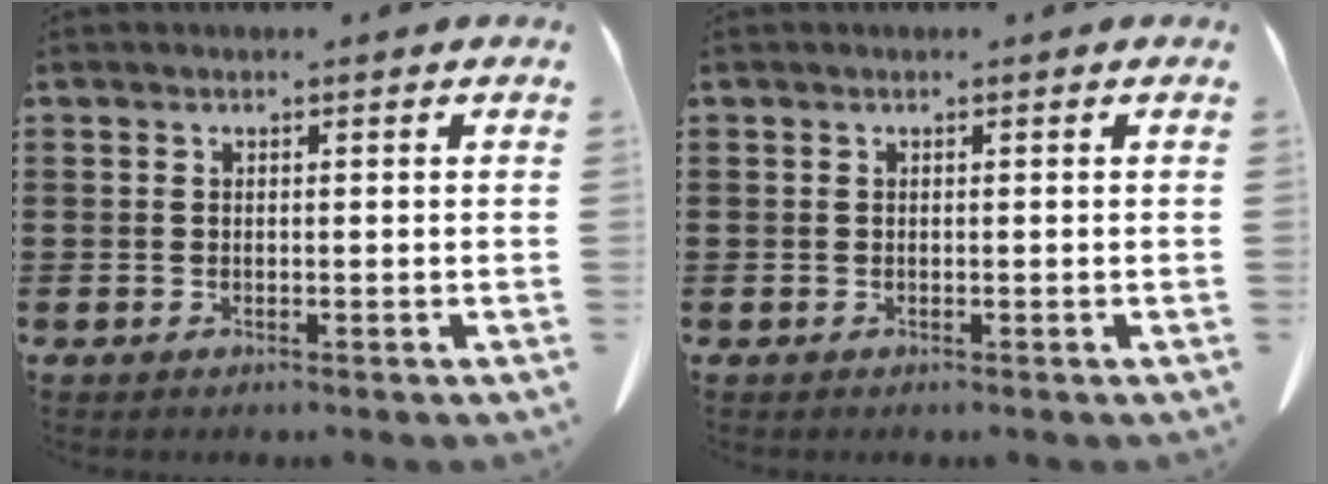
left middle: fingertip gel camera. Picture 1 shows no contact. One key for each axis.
{"total": 0.0}